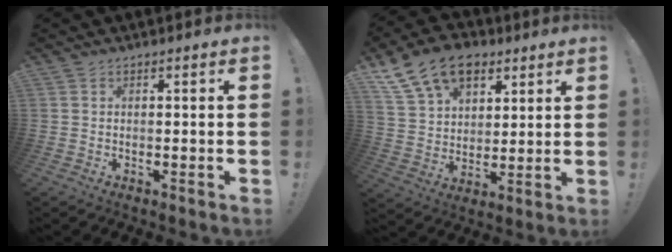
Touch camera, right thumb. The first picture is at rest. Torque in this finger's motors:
{"motor_torque": [1.50, 1.56, 0.84, 0.72, 0.04]}